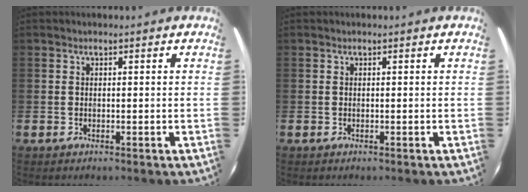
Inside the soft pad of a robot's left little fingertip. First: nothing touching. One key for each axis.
{"total": 0.0}